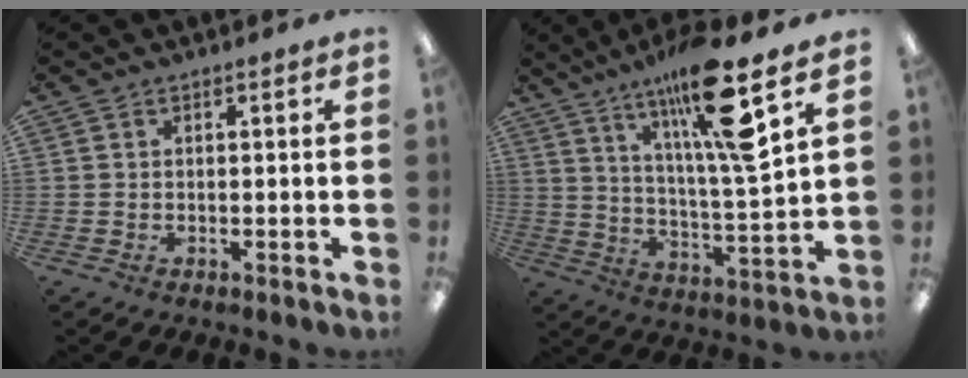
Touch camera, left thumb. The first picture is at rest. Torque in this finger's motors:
{"motor_torque": [0.34, 0.46, 1.68, -1.07, 0.16]}